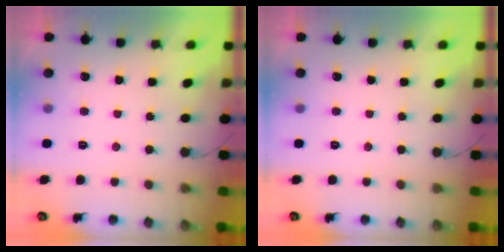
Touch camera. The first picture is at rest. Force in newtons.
{"total": 0.0}